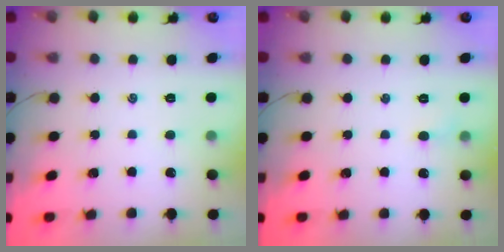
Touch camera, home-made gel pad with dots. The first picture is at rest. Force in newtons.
{"total": 2.8, "press": 2.6, "slide": 1.0}